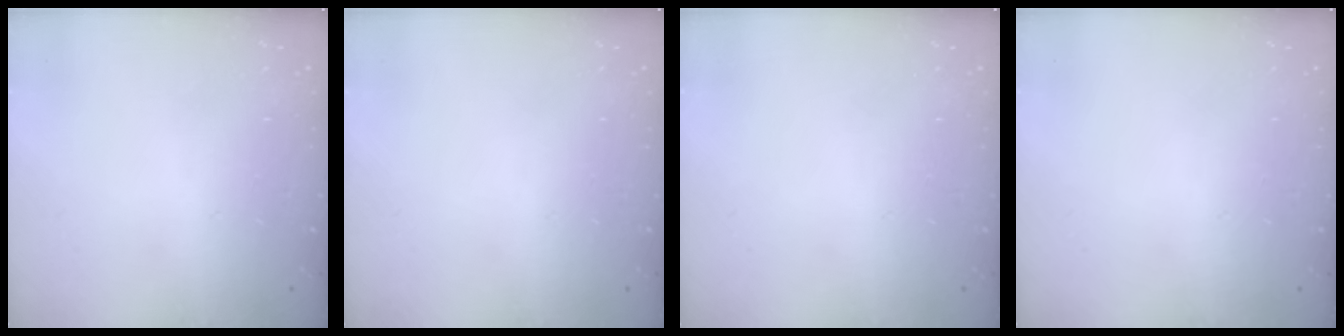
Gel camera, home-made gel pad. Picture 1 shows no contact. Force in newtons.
{"total": 0.0}
{"total": 0.0}
{"total": 0.0}